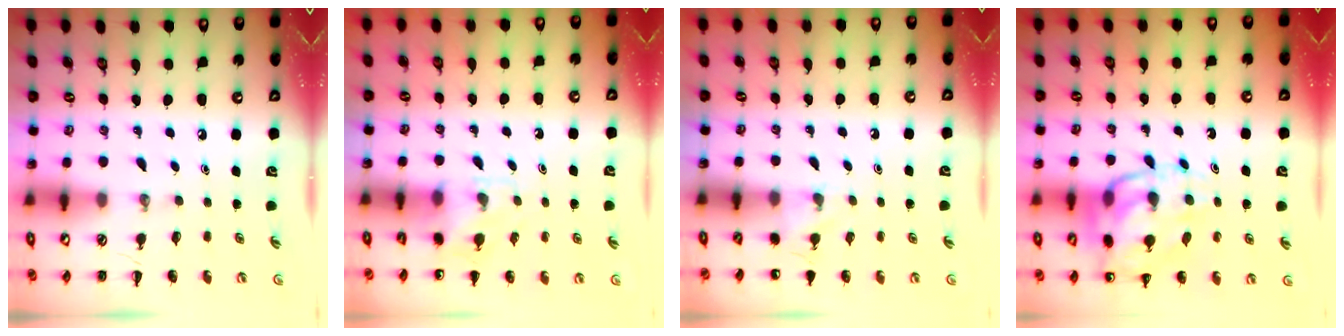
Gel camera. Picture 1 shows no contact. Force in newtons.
{"total": 6.0, "press": 5.7, "slide": 1.8}
{"total": 3.7, "press": 3.6, "slide": 1.1}
{"total": 16.0, "press": 15.7, "slide": 2.6}